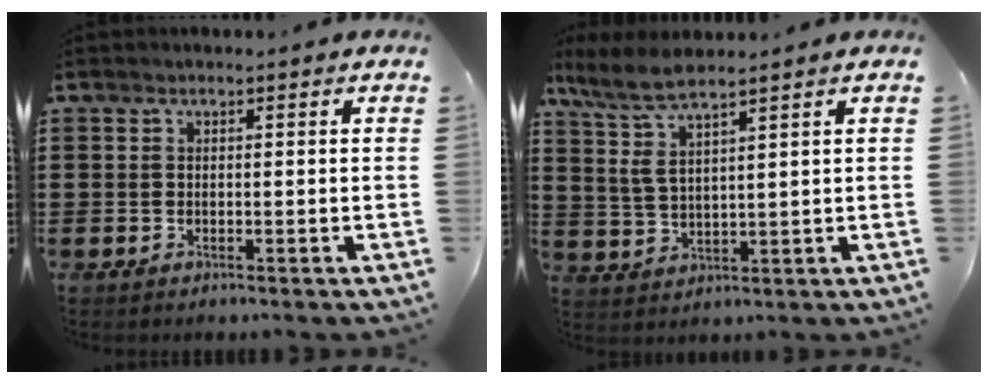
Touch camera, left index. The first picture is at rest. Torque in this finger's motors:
{"motor_torque": [0.43, -0.37, 0.27, 0.17]}